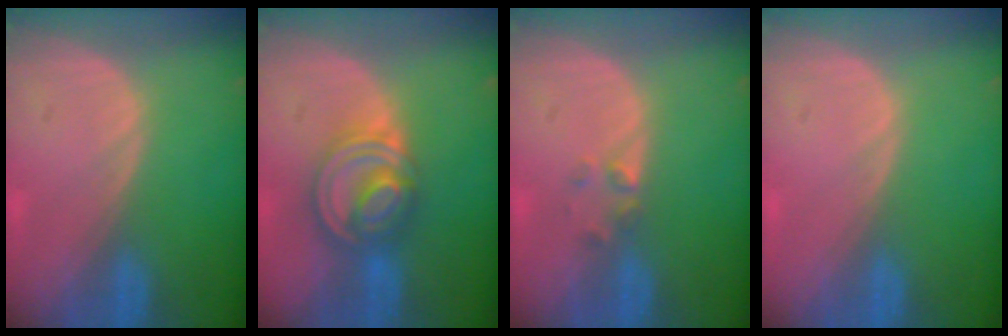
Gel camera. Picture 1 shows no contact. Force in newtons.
{"total": 8.2, "press": 6.9, "slide": 4.4}
{"total": 1.6, "press": 1.4, "slide": 0.9}
{"total": 0.0}